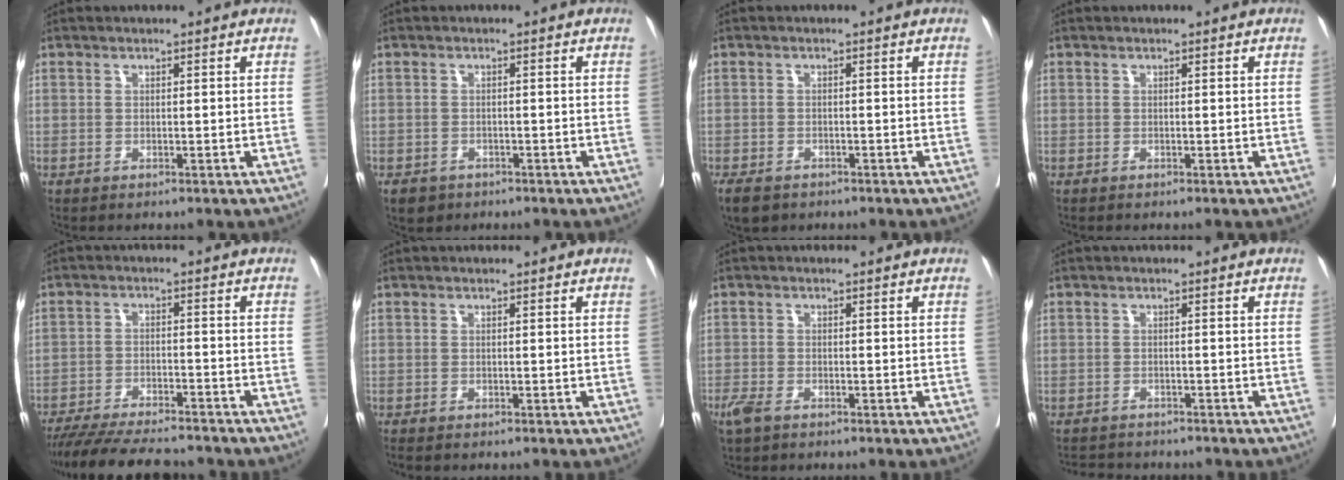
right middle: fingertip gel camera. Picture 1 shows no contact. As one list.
[{"total": 2.9, "force": [-2.0, 2.0, 0.6], "torque": [-0.008, 0.001, -0.031]}, {"total": 4.7, "force": [-3.5, 2.5, 1.9], "torque": [-0.030, -0.005, -0.053]}, {"total": 0.0}, {"total": 14.5, "force": [-13.1, 2.1, 5.9], "torque": [-0.102, -0.016, -0.196]}, {"total": 1.3, "force": [-1.2, 0.2, 0.6], "torque": [-0.012, -0.005, -0.019]}, {"total": 2.9, "force": [-2.0, 1.1, 1.7], "torque": [-0.041, -0.006, -0.036]}, {"total": 5.8, "force": [-5.5, 1.3, 1.4], "torque": [-0.016, -0.005, -0.078]}]